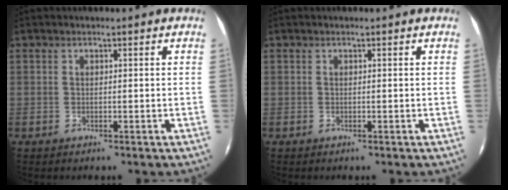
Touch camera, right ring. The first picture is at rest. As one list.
[{"total": 0.0}]